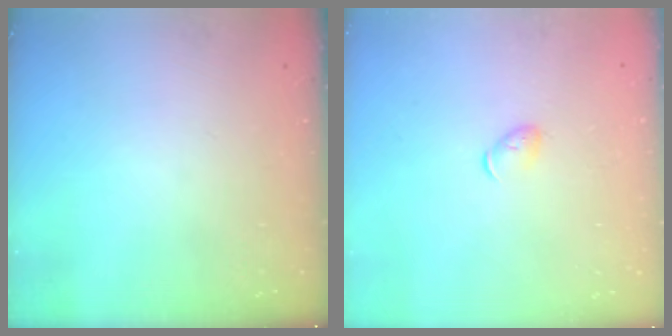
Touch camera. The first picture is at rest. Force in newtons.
{"total": 4.5, "press": 4.4, "slide": 1.0}